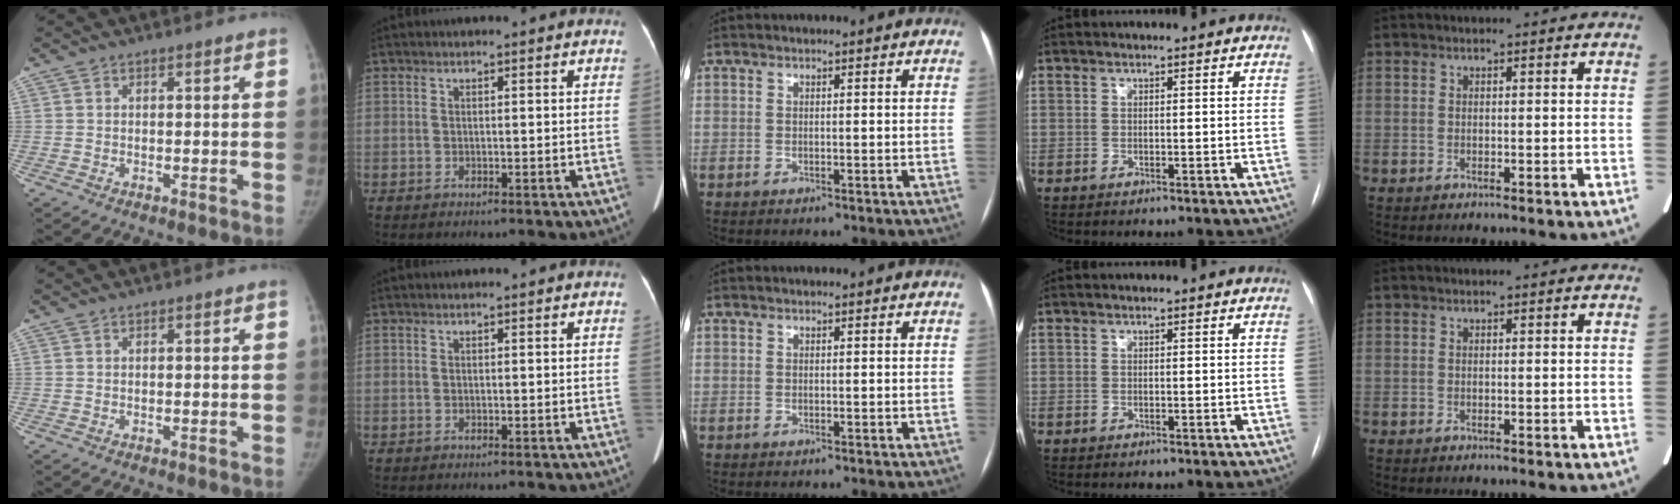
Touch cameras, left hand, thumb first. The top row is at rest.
{}